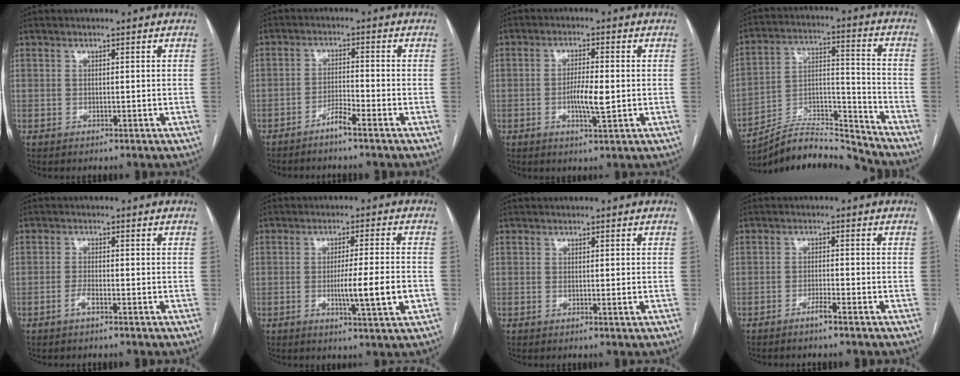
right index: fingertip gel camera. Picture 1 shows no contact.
{"total": 3.3, "force": [-2.5, -0.3, 2.0], "torque": [-0.040, -0.002, -0.051]}
{"total": 5.1, "force": [-0.8, 0.7, 5.0], "torque": [-0.094, -0.005, -0.012]}
{"total": 13.9, "force": [-13.8, 0.0, 1.8], "torque": [-0.031, 0.044, -0.247]}
{"total": 1.9, "force": [-1.1, 0.3, 1.5], "torque": [-0.029, 0.001, -0.024]}
{"total": 8.2, "force": [-2.0, -0.3, 8.0], "torque": [-0.127, -0.011, -0.032]}
{"total": 1.1, "force": [-0.1, -0.1, 1.1], "torque": [-0.022, -0.005, -0.002]}
{"total": 2.2, "force": [-1.7, -0.3, 1.4], "torque": [-0.029, 0.000, -0.033]}